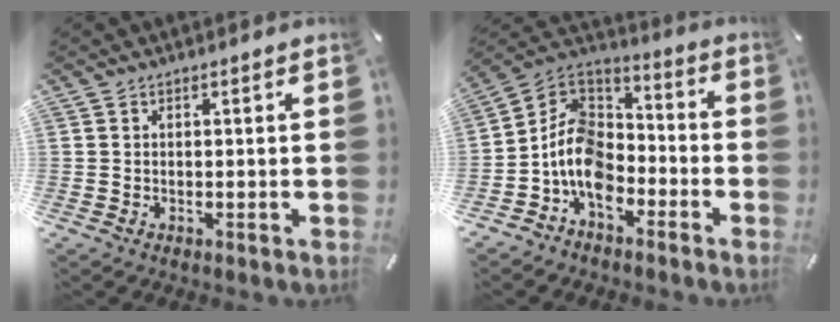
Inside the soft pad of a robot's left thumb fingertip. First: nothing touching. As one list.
[{"total": 12.0, "force": [-6.3, 8.3, 6.0], "torque": [-0.145, 0.020, -0.126]}]